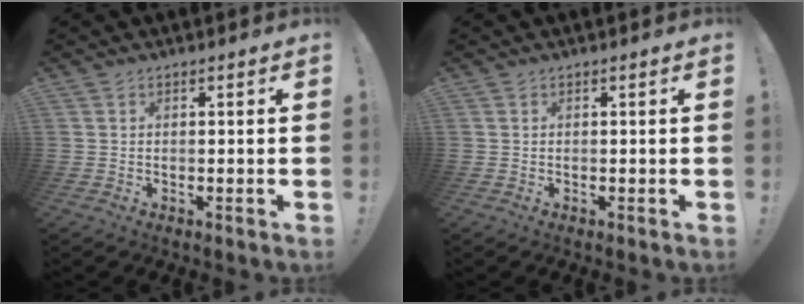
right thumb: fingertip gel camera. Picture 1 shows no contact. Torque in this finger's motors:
{"motor_torque": [0.01, 0.01, -0.03, 0.00, 0.00]}